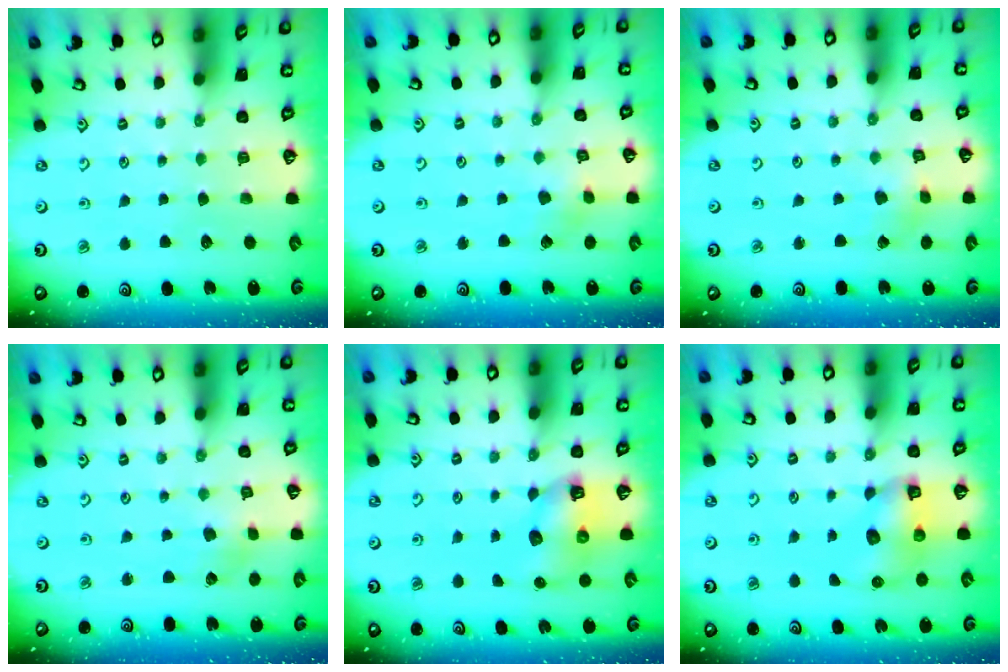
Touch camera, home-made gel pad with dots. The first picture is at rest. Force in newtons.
{"total": 2.3, "press": 2.2, "slide": 0.3}
{"total": 1.5, "press": 1.5, "slide": 0.0}
{"total": 2.0, "press": 2.0, "slide": 0.4}
{"total": 7.4, "press": 7.3, "slide": 1.2}
{"total": 8.4, "press": 8.4, "slide": 0.5}